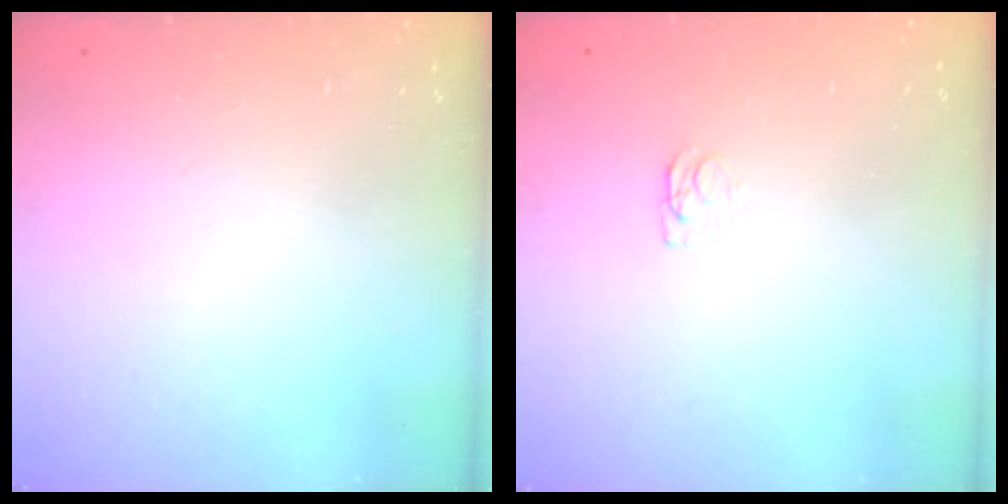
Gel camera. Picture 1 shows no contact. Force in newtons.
{"total": 1.2, "press": 1.1, "slide": 0.3}